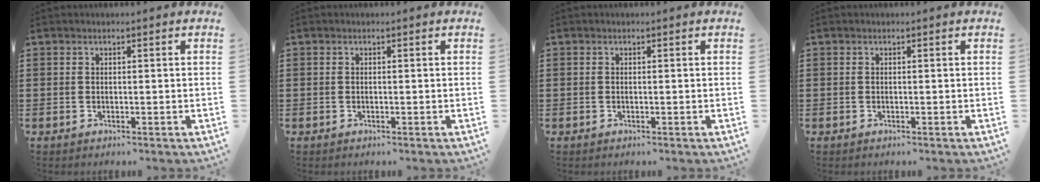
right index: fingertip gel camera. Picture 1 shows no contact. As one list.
[{"total": 0.0}, {"total": 0.0}, {"total": 0.0}]